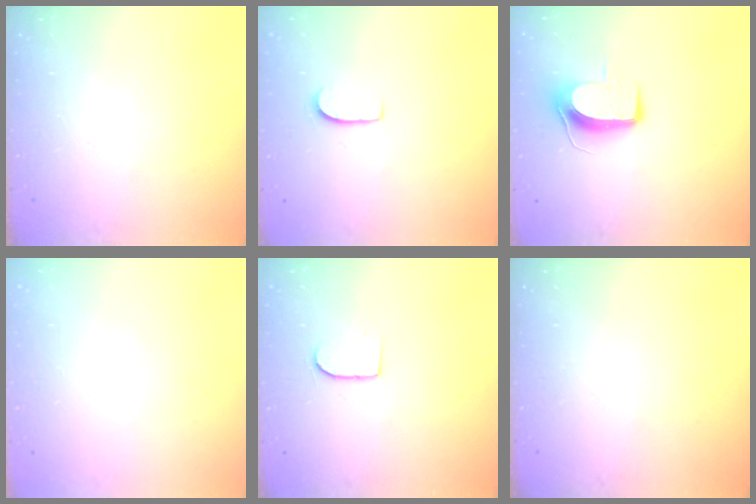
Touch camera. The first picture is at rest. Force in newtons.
{"total": 5.9, "press": 5.8, "slide": 0.6}
{"total": 8.8, "press": 8.8, "slide": 0.2}
{"total": 0.0}
{"total": 6.0, "press": 5.9, "slide": 0.6}
{"total": 0.0}